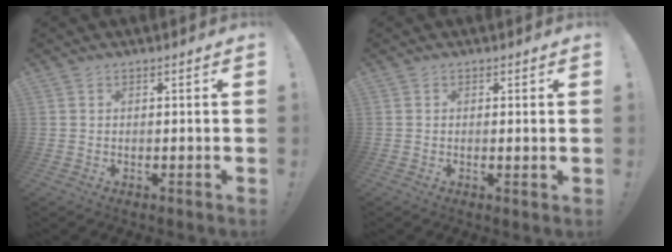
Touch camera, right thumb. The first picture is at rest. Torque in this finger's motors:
{"motor_torque": [-0.01, -0.18, 0.03, -0.19, 0.00]}